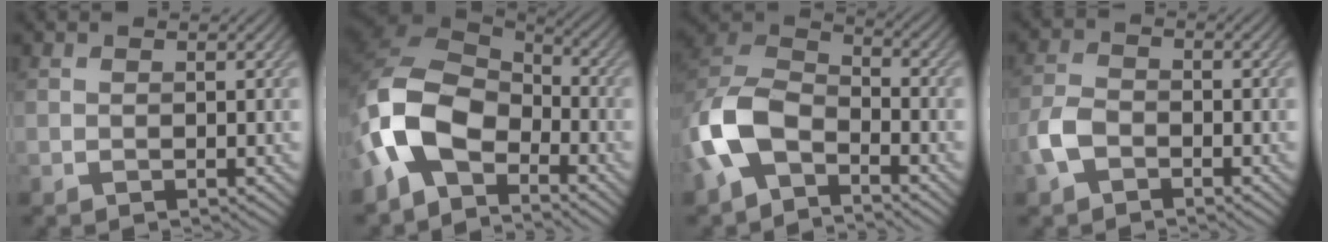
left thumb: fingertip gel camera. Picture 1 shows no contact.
{"total": 11.3, "force": [-5.4, 6.8, 7.2], "torque": [-0.162, -0.008, -0.125]}
{"total": 9.9, "force": [-4.8, 5.8, 6.5], "torque": [-0.145, -0.001, -0.110]}
{"total": 4.0, "force": [-2.1, 2.4, 2.4], "torque": [-0.057, 0.000, -0.055]}